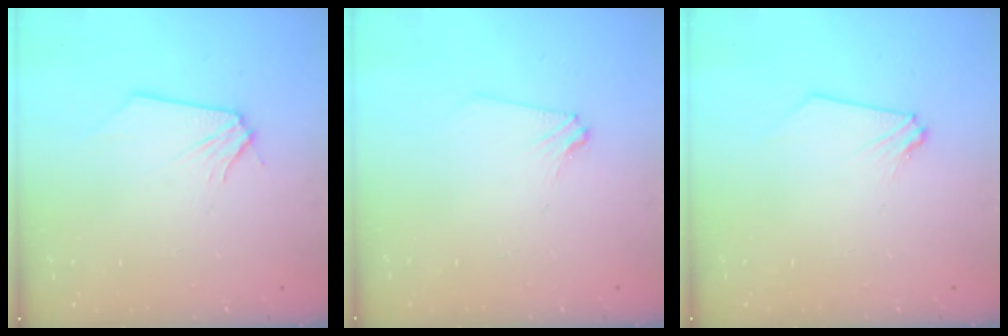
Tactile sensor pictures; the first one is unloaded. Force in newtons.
{"total": 2.9, "press": 2.9, "slide": 0.5}
{"total": 0.0}